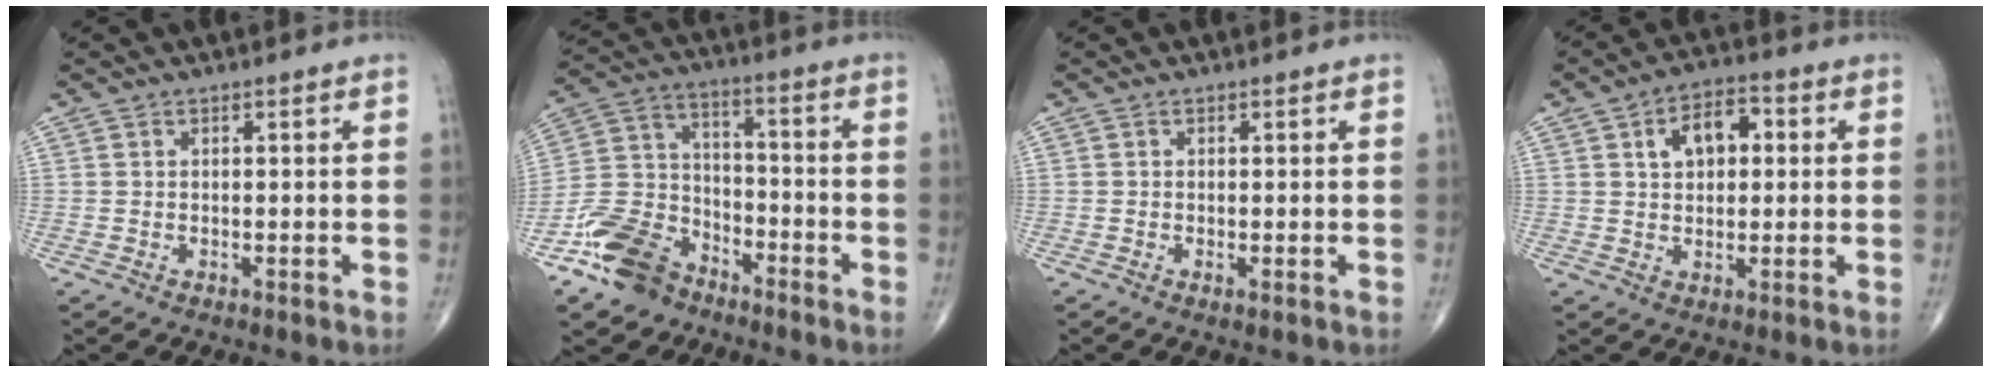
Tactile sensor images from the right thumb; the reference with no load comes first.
{"total": 12.7, "force": [-8.7, 8.0, 4.7], "torque": [-0.073, 0.063, -0.173]}
{"total": 0.6, "force": [-0.2, 0.1, 0.6], "torque": [-0.012, -0.003, -0.005]}
{"total": 8.0, "force": [2.0, 5.0, 5.9], "torque": [-0.075, 0.012, 0.026]}